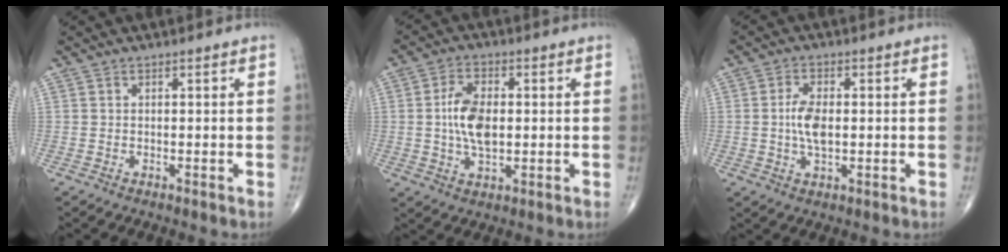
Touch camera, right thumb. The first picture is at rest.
{"total": 8.5, "force": [0.2, 4.7, 7.1], "torque": [-0.132, 0.002, 0.003]}
{"total": 5.6, "force": [0.0, 2.8, 4.8], "torque": [-0.097, 0.000, -0.003]}